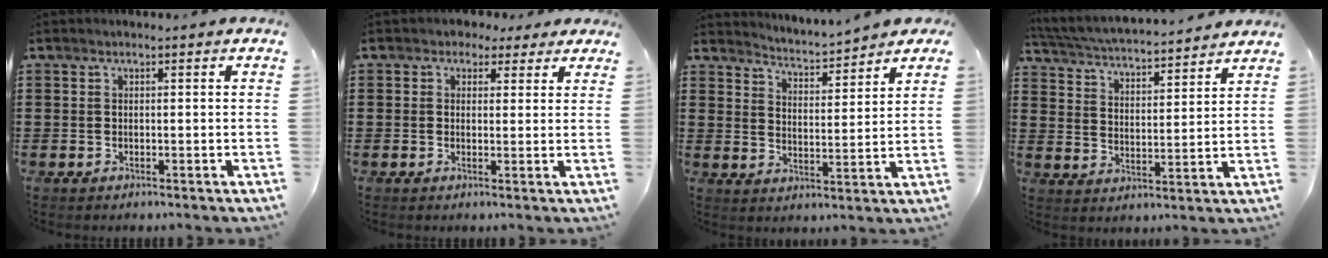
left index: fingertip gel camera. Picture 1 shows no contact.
{"total": 2.3, "force": [1.4, 1.7, 0.3], "torque": [-0.017, 0.011, 0.024]}
{"total": 3.2, "force": [3.2, -0.2, -0.1], "torque": [-0.019, -0.029, 0.049]}
{"total": 4.4, "force": [4.3, 0.0, 1.0], "torque": [-0.043, -0.030, 0.070]}